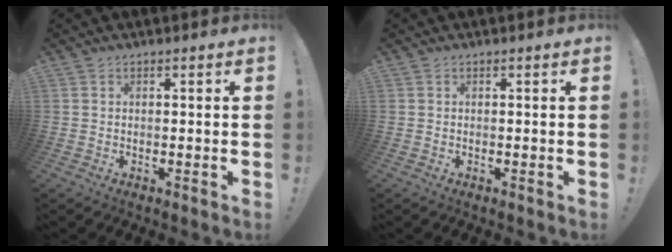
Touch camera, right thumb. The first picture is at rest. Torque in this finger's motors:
{"motor_torque": [-0.03, -0.10, -0.09, 0.22, -0.02]}